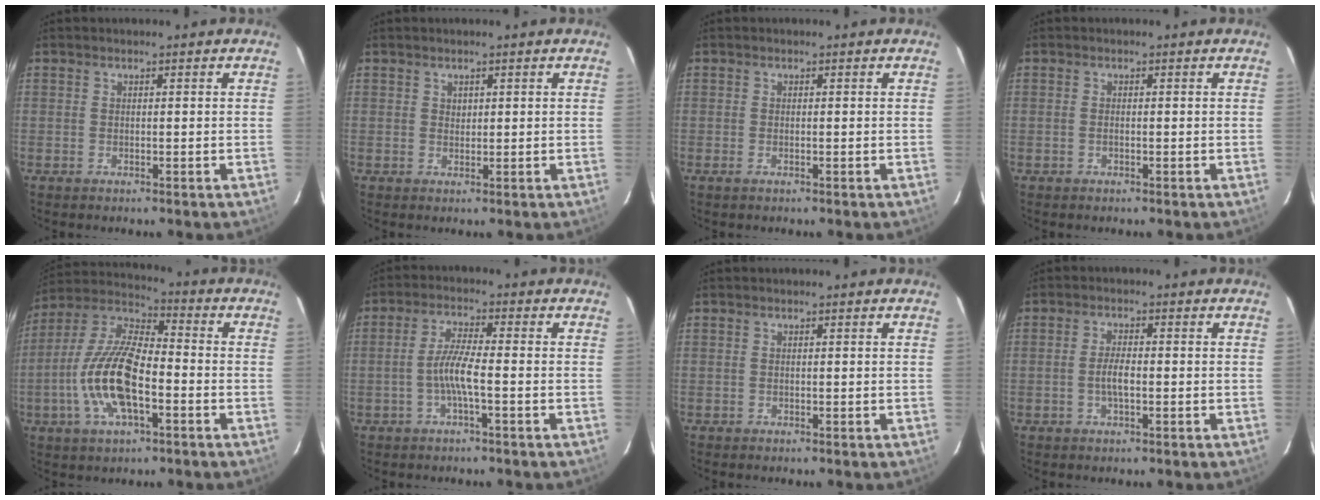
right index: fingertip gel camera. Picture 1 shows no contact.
{"total": 0.9, "force": [0.5, 0.7, 0.2], "torque": [-0.002, 0.003, 0.009]}
{"total": 0.9, "force": [-0.5, 0.3, 0.7], "torque": [-0.015, -0.002, -0.009]}
{"total": 0.7, "force": [-0.2, 0.2, 0.6], "torque": [-0.014, 0.001, -0.006]}
{"total": 15.9, "force": [-4.7, 6.2, 13.9], "torque": [-0.289, -0.001, -0.094]}
{"total": 5.1, "force": [-1.7, 0.0, 4.8], "torque": [-0.102, 0.004, -0.032]}
{"total": 0.0}
{"total": 3.0, "force": [-0.8, 0.9, 2.8], "torque": [-0.056, 0.000, -0.013]}